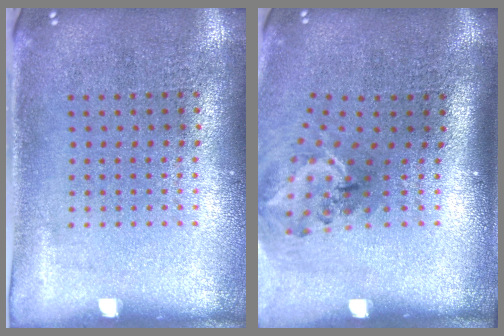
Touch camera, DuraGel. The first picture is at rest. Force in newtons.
{"total": 1.7, "press": 1.2, "slide": 1.2}